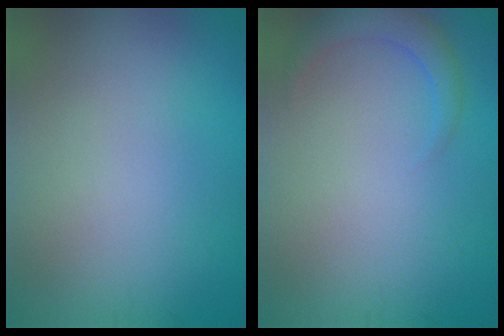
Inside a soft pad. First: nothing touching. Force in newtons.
{"total": 1.9, "press": 1.9, "slide": 0.1}